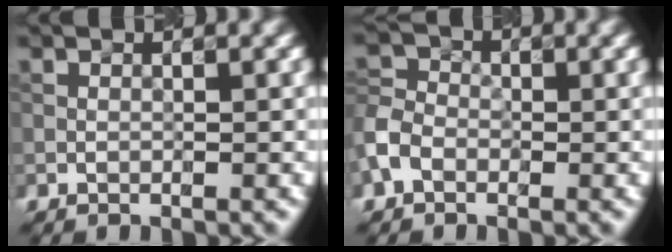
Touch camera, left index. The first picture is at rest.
{"total": 3.4, "force": [-1.7, 2.5, 1.7], "torque": [-0.042, 0.006, -0.046]}